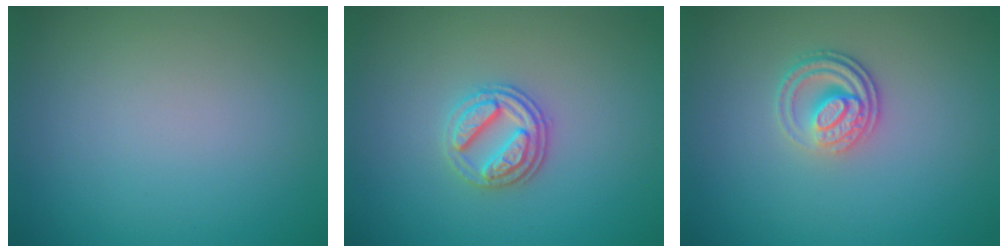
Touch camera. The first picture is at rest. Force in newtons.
{"total": 3.1, "press": 2.7, "slide": 1.5}
{"total": 3.0, "press": 2.4, "slide": 1.8}